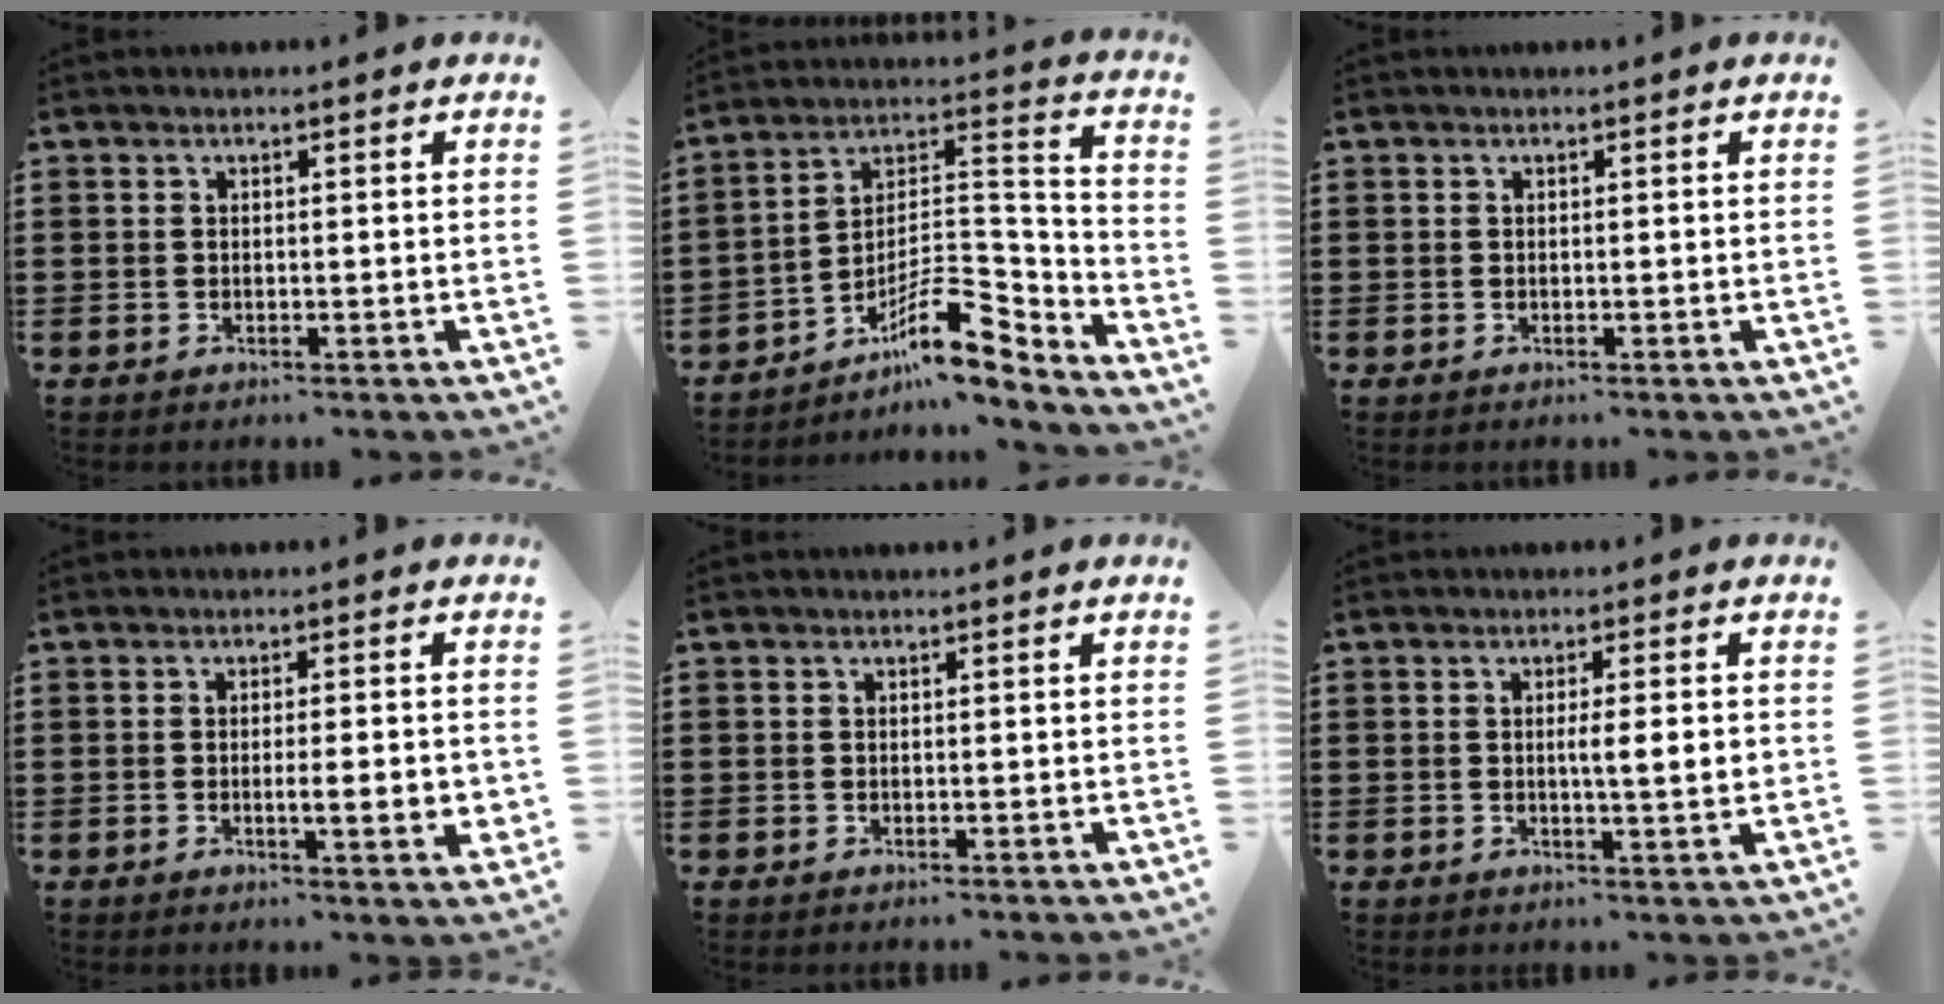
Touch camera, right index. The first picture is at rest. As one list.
[{"total": 12.0, "force": [-8.0, 4.2, 7.9], "torque": [-0.123, 0.019, -0.151]}, {"total": 0.0}, {"total": 4.6, "force": [-0.7, 0.5, 4.5], "torque": [-0.066, -0.009, -0.013]}, {"total": 0.0}, {"total": 4.0, "force": [0.1, 0.3, 4.0], "torque": [-0.073, -0.005, -0.001]}]